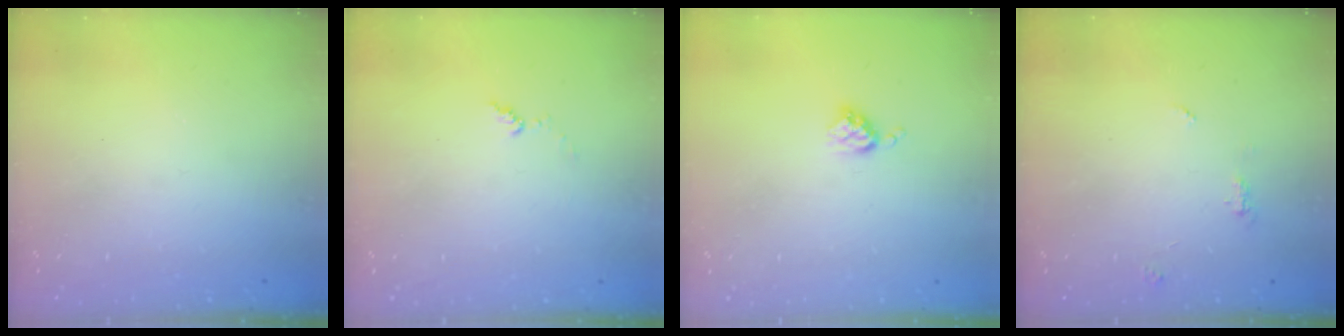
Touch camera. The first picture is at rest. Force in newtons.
{"total": 4.9, "press": 4.9, "slide": 0.3}
{"total": 3.6, "press": 3.6, "slide": 0.4}
{"total": 5.6, "press": 5.6, "slide": 0.4}